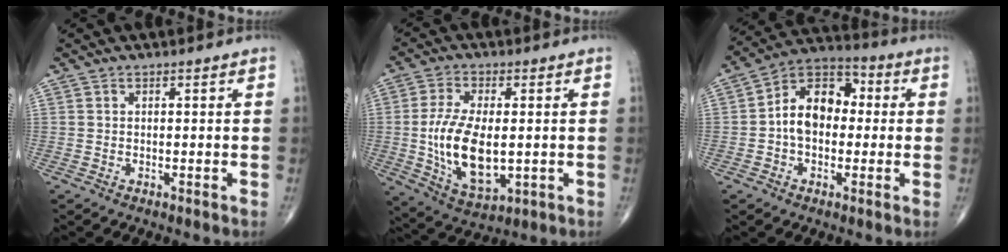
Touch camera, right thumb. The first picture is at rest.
{"total": 14.2, "force": [-0.9, 7.1, 12.3], "torque": [-0.233, -0.016, -0.007]}
{"total": 12.0, "force": [0.0, 8.3, 8.6], "torque": [-0.115, 0.036, -0.016]}